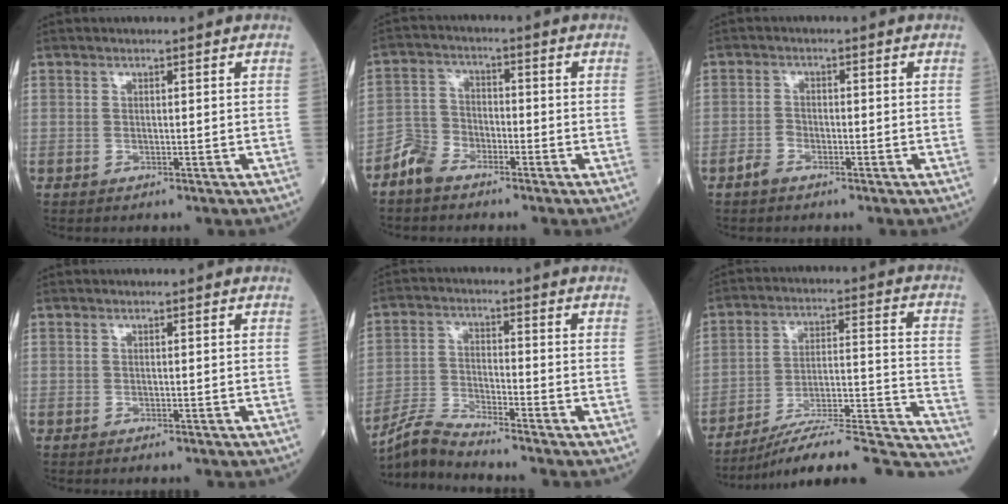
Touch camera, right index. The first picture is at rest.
{"total": 4.6, "force": [-3.7, 2.5, 1.4], "torque": [-0.030, 0.003, -0.080]}
{"total": 2.1, "force": [-1.5, 1.0, 1.0], "torque": [-0.020, 0.002, -0.029]}
{"total": 0.8, "force": [-0.7, 0.0, 0.3], "torque": [-0.002, -0.001, -0.012]}
{"total": 6.2, "force": [-6.0, -1.2, 0.7], "torque": [-0.028, -0.015, -0.120]}
{"total": 24.4, "force": [-22.4, 0.9, 9.5], "torque": [-0.069, 0.016, -0.321]}